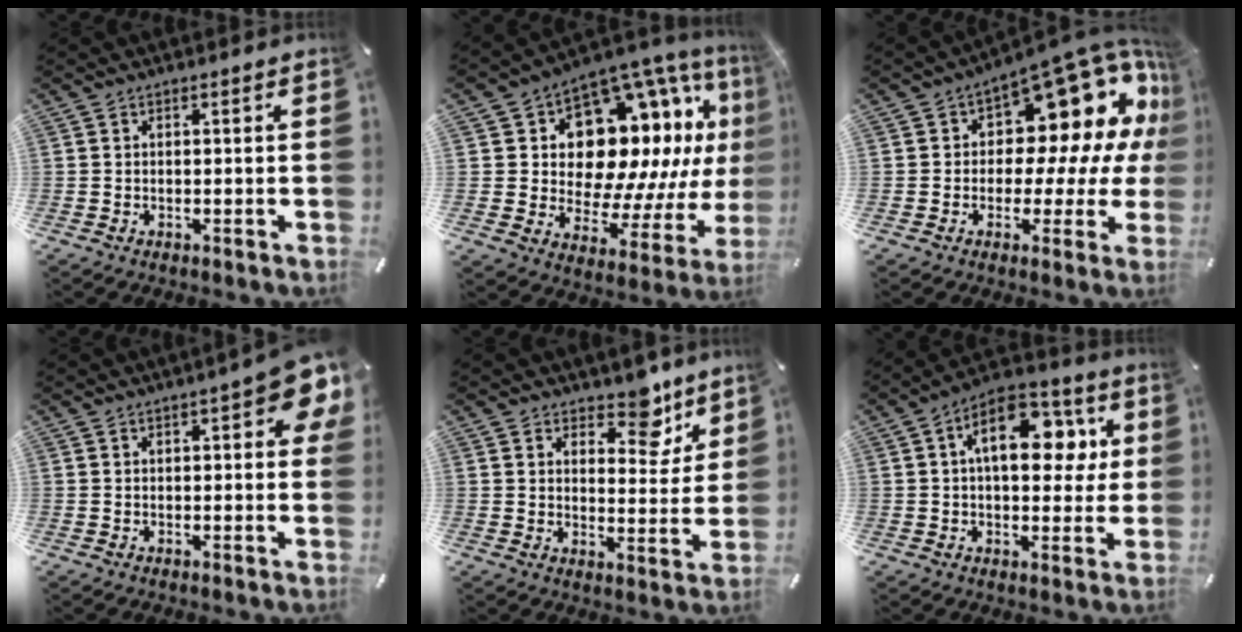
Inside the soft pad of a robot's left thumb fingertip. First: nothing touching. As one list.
[{"total": 17.8, "force": [7.1, 12.2, 10.8], "torque": [-0.169, -0.080, 0.136]}, {"total": 16.8, "force": [8.6, 9.1, 11.2], "torque": [-0.143, -0.088, 0.142]}, {"total": 9.0, "force": [3.5, 3.4, 7.5], "torque": [-0.096, -0.012, 0.056]}, {"total": 10.1, "force": [7.5, 5.1, 4.3], "torque": [-0.033, -0.058, 0.127]}, {"total": 15.3, "force": [4.5, 9.0, 11.5], "torque": [-0.170, -0.004, 0.077]}]